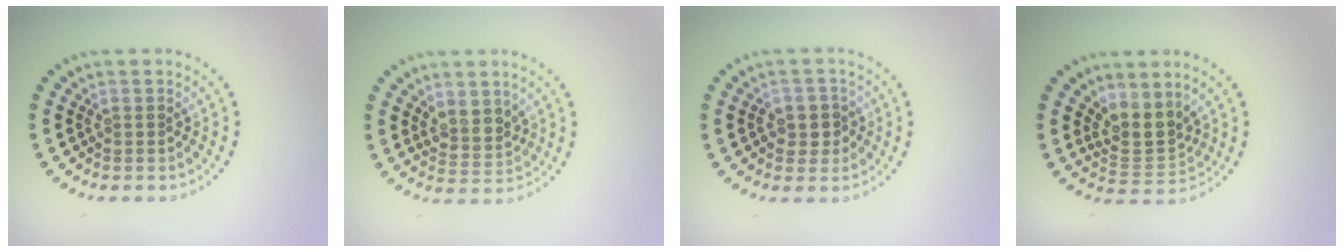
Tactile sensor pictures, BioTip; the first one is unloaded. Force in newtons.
{"total": 2.4, "press": 2.1, "slide": 1.2}
{"total": 2.5, "press": 2.4, "slide": 0.4}
{"total": 3.4, "press": 2.8, "slide": 2.0}